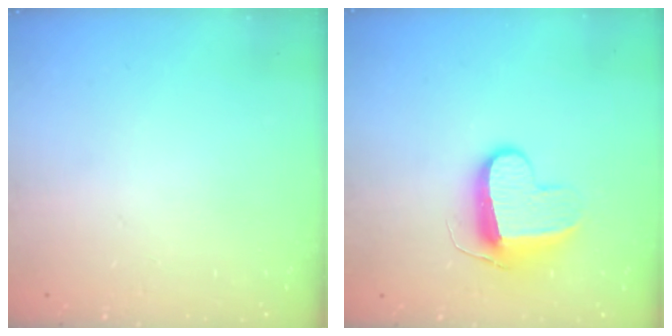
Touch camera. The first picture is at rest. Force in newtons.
{"total": 10.4, "press": 10.4, "slide": 0.5}